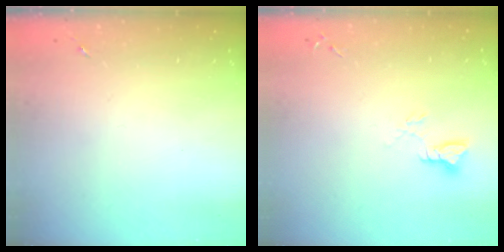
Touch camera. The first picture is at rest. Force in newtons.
{"total": 3.3, "press": 3.3, "slide": 0.3}